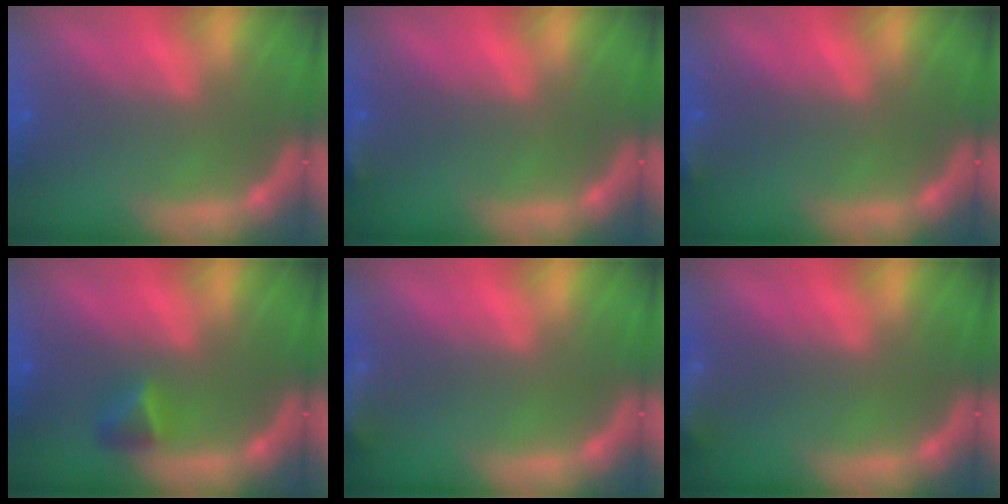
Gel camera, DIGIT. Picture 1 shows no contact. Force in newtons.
{"total": 1.9}
{"total": 1.9}
{"total": 1.9}
{"total": 5.5}
{"total": 5.5}